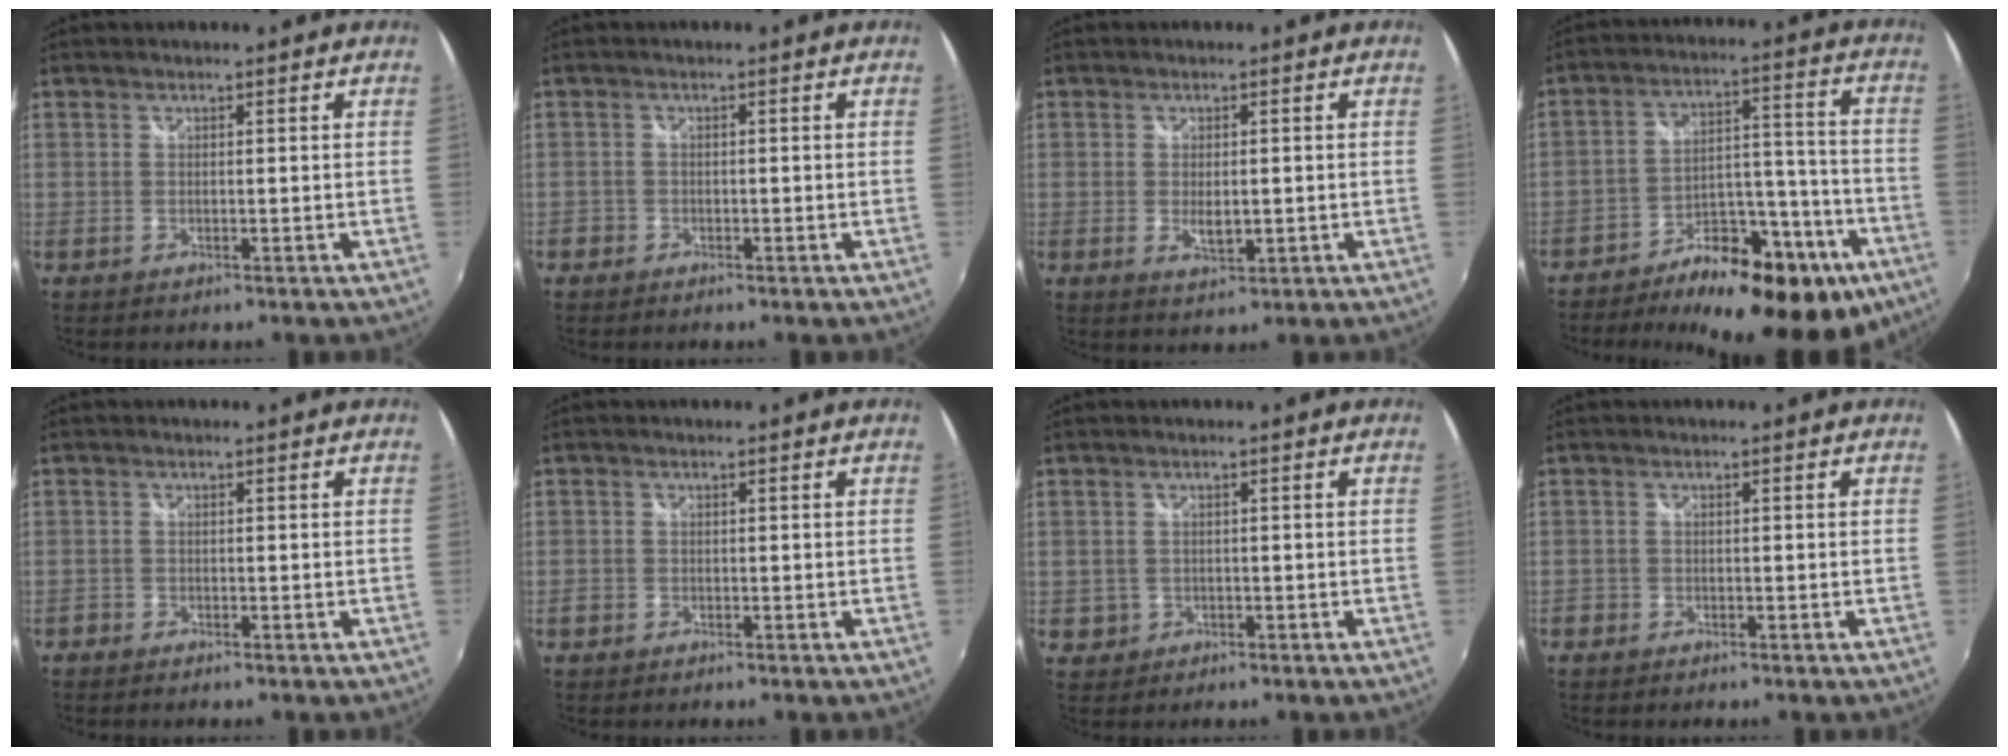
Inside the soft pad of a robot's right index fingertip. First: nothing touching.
{"total": 1.7, "force": [-1.1, 1.3, 0.3], "torque": [-0.011, 0.000, -0.020]}
{"total": 3.8, "force": [-0.6, 2.0, 3.1], "torque": [-0.055, -0.007, -0.006]}
{"total": 22.4, "force": [-14.4, 9.3, 14.4], "torque": [-0.201, 0.016, -0.200]}
{"total": 0.9, "force": [-0.8, 0.4, 0.2], "torque": [-0.008, -0.002, -0.018]}
{"total": 1.1, "force": [-0.6, 0.9, 0.1], "torque": [-0.005, 0.001, -0.011]}
{"total": 2.4, "force": [-0.3, 2.3, 0.5], "torque": [-0.013, -0.001, 0.000]}
{"total": 1.1, "force": [-0.8, 0.8, 0.2], "torque": [-0.008, -0.001, -0.017]}